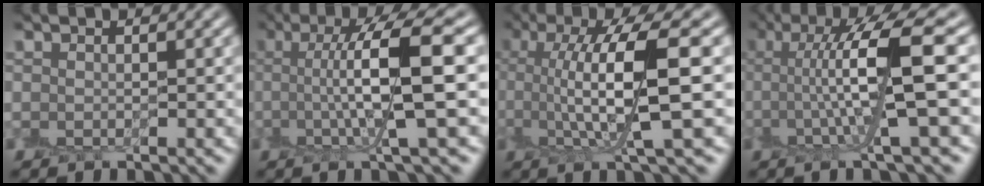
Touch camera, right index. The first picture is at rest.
{"total": 7.8, "force": [0.7, 1.3, 7.7], "torque": [-0.122, 0.011, 0.011]}
{"total": 8.7, "force": [1.7, 2.1, 8.2], "torque": [-0.144, 0.003, 0.034]}
{"total": 8.5, "force": [1.0, 1.5, 8.3], "torque": [-0.137, 0.007, 0.017]}